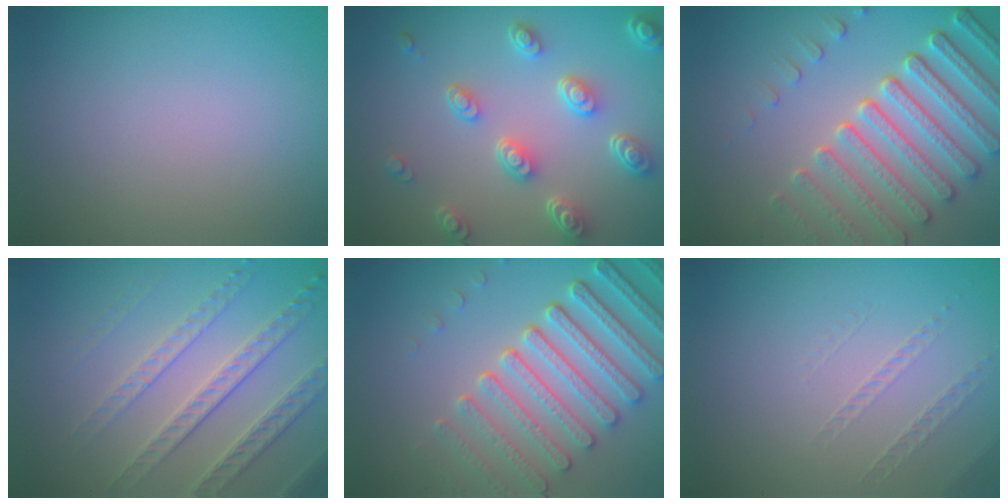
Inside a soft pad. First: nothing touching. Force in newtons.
{"total": 5.2, "press": 3.9, "slide": 3.5}
{"total": 7.7, "press": 5.7, "slide": 5.2}
{"total": 4.2, "press": 3.8, "slide": 2.0}
{"total": 7.2, "press": 5.4, "slide": 4.7}
{"total": 1.0, "press": 0.4, "slide": 0.9}